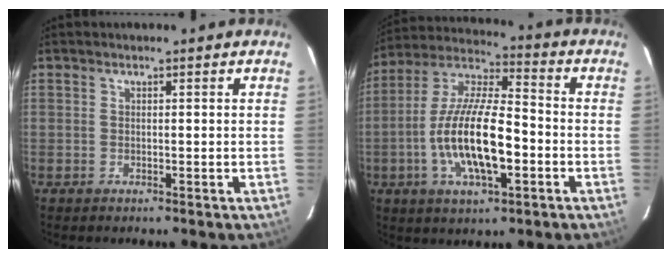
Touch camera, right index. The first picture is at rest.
{"total": 16.9, "force": [-4.3, 5.4, 15.5], "torque": [-0.305, -0.004, -0.082]}